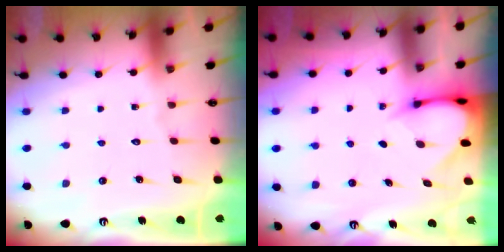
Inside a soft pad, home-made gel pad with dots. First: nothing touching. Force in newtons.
{"total": 3.4, "press": 3.4, "slide": 0.3}